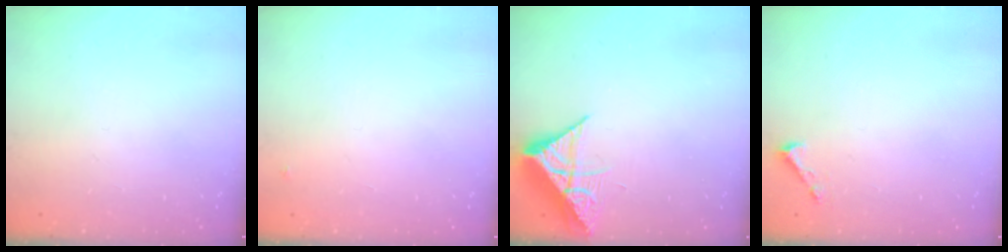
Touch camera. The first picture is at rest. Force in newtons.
{"total": 2.6, "press": 2.6, "slide": 0.2}
{"total": 8.1, "press": 8.1, "slide": 0.3}
{"total": 1.6, "press": 1.6, "slide": 0.1}